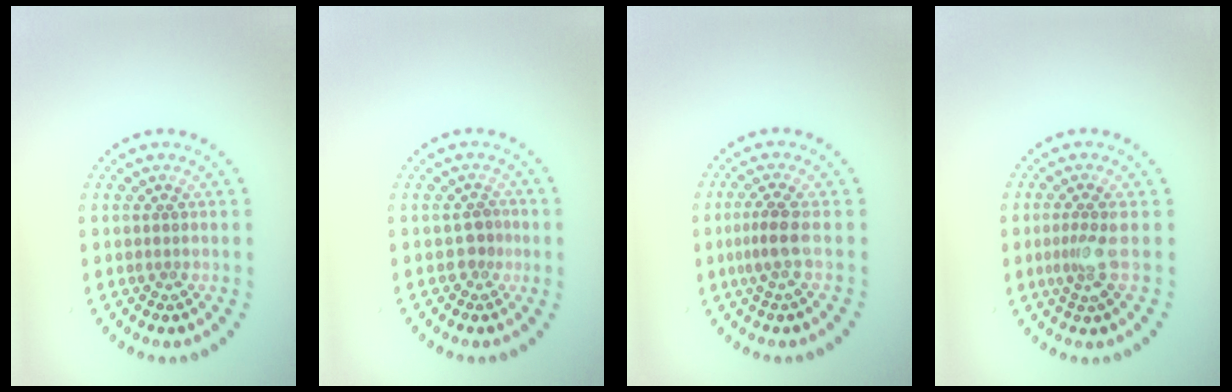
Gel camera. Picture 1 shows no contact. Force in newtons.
{"total": 1.2, "press": 1.0, "slide": 0.6}
{"total": 2.2, "press": 1.6, "slide": 1.6}
{"total": 2.1, "press": 1.6, "slide": 1.3}